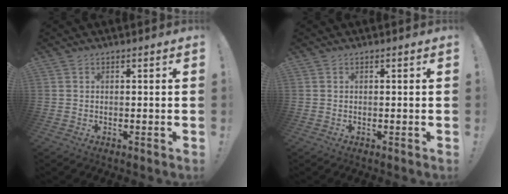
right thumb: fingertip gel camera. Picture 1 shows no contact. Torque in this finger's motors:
{"motor_torque": [-0.13, 0.11, -0.03, 0.05, 0.00]}